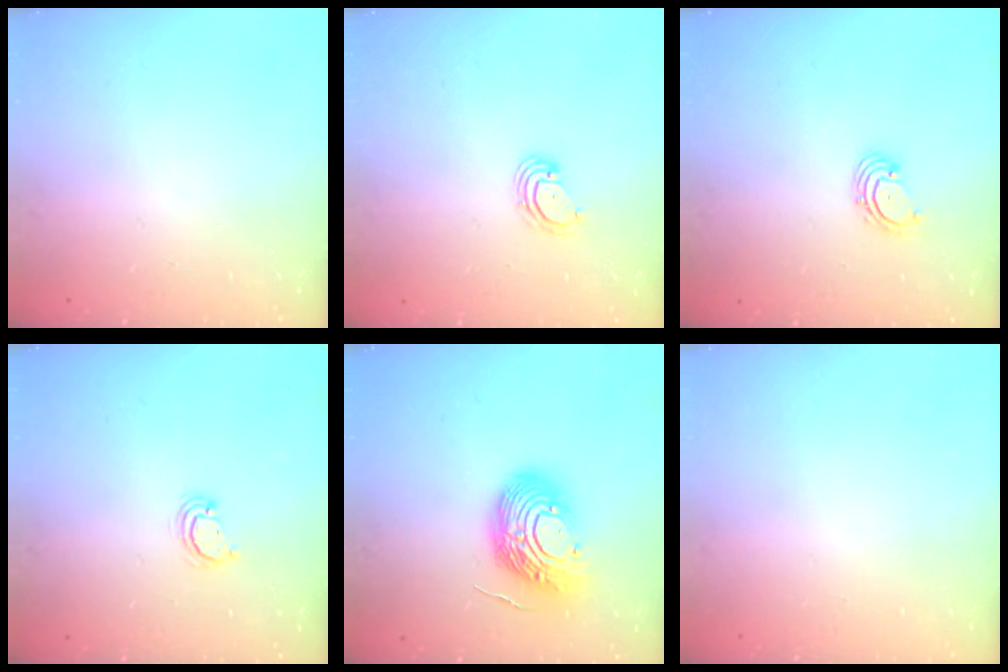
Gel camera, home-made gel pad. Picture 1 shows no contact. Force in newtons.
{"total": 2.8, "press": 2.8, "slide": 0.2}
{"total": 1.8, "press": 1.7, "slide": 0.7}
{"total": 2.6, "press": 2.6, "slide": 0.3}
{"total": 14.6, "press": 14.6, "slide": 1.4}
{"total": 0.0}